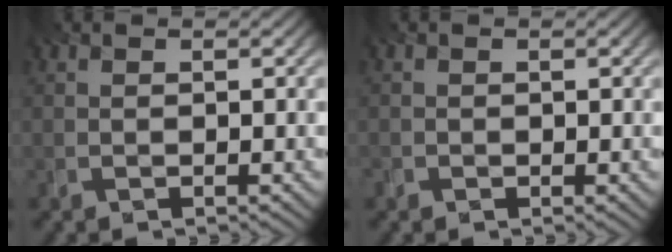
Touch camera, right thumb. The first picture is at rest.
{"total": 0.9, "force": [-0.1, 0.9, 0.1], "torque": [-0.001, -0.001, -0.004]}